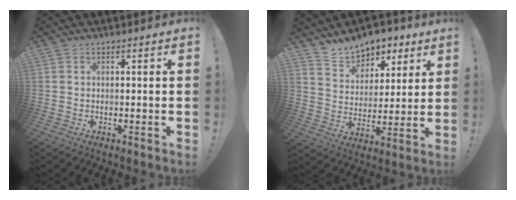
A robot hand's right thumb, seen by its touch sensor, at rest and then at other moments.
{"total": 10.5, "force": [8.5, 5.9, 1.7], "torque": [-0.036, -0.066, 0.164]}